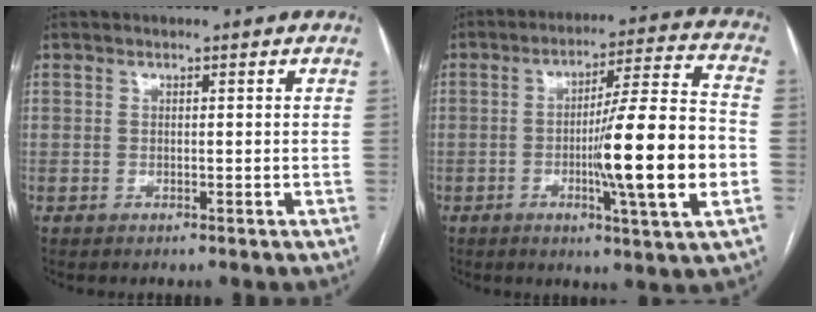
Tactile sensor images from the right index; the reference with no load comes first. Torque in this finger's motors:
{"motor_torque": [2.14, 0.00, 1.05, 0.21]}